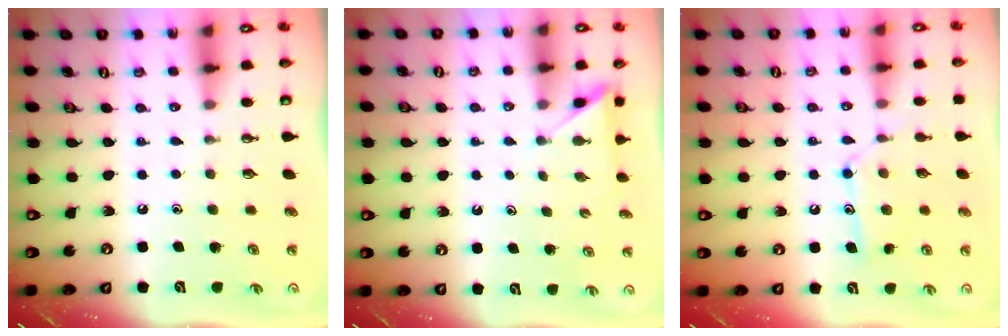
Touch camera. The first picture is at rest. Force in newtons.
{"total": 3.0, "press": 3.0, "slide": 0.3}
{"total": 12.0, "press": 12.0, "slide": 0.7}